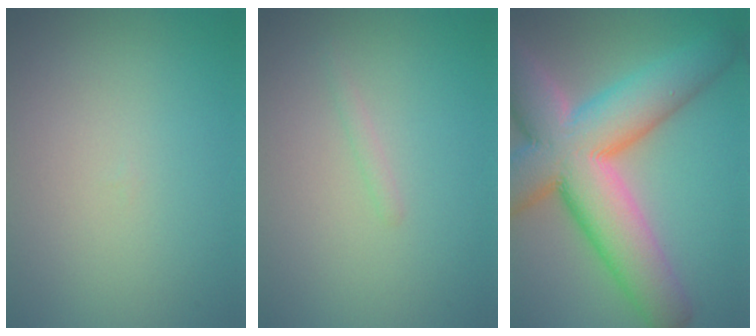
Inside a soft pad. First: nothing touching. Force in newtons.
{"total": 0.6, "press": 0.6, "slide": 0.0}
{"total": 14.2, "press": 14.1, "slide": 1.1}